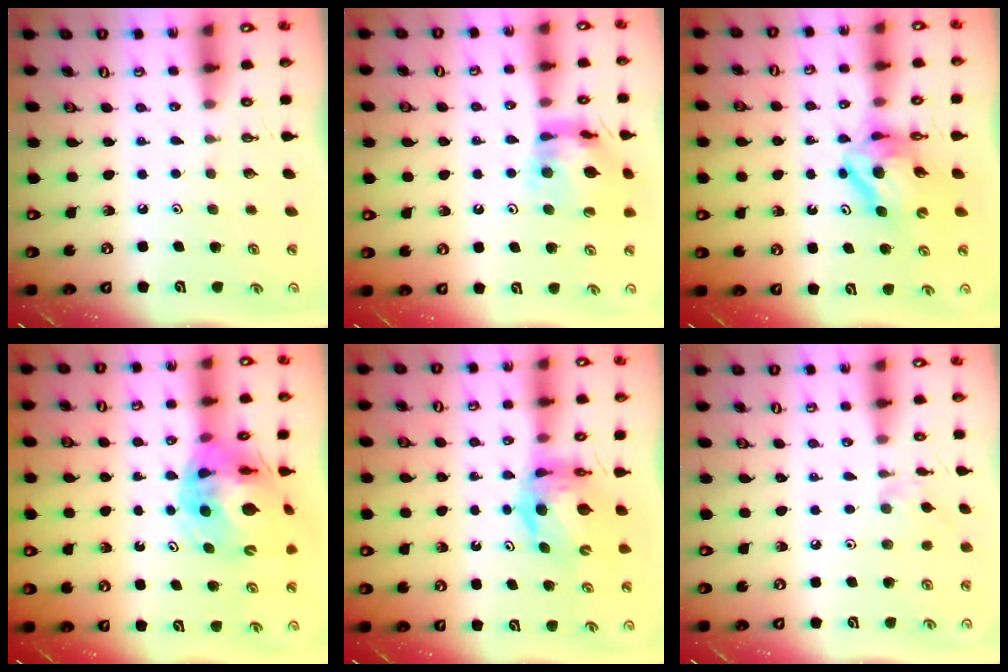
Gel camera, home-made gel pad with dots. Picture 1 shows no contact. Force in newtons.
{"total": 12.5, "press": 12.4, "slide": 1.4}
{"total": 9.5, "press": 9.5, "slide": 1.0}
{"total": 18.9, "press": 18.8, "slide": 2.6}
{"total": 7.6, "press": 7.5, "slide": 0.9}
{"total": 4.0, "press": 4.0, "slide": 0.8}